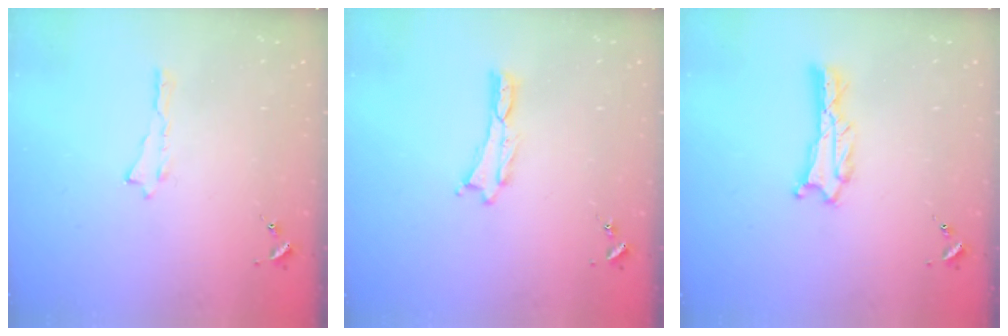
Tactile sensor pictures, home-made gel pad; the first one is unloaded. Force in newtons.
{"total": 0.0}
{"total": 0.7, "press": 0.7, "slide": 0.1}